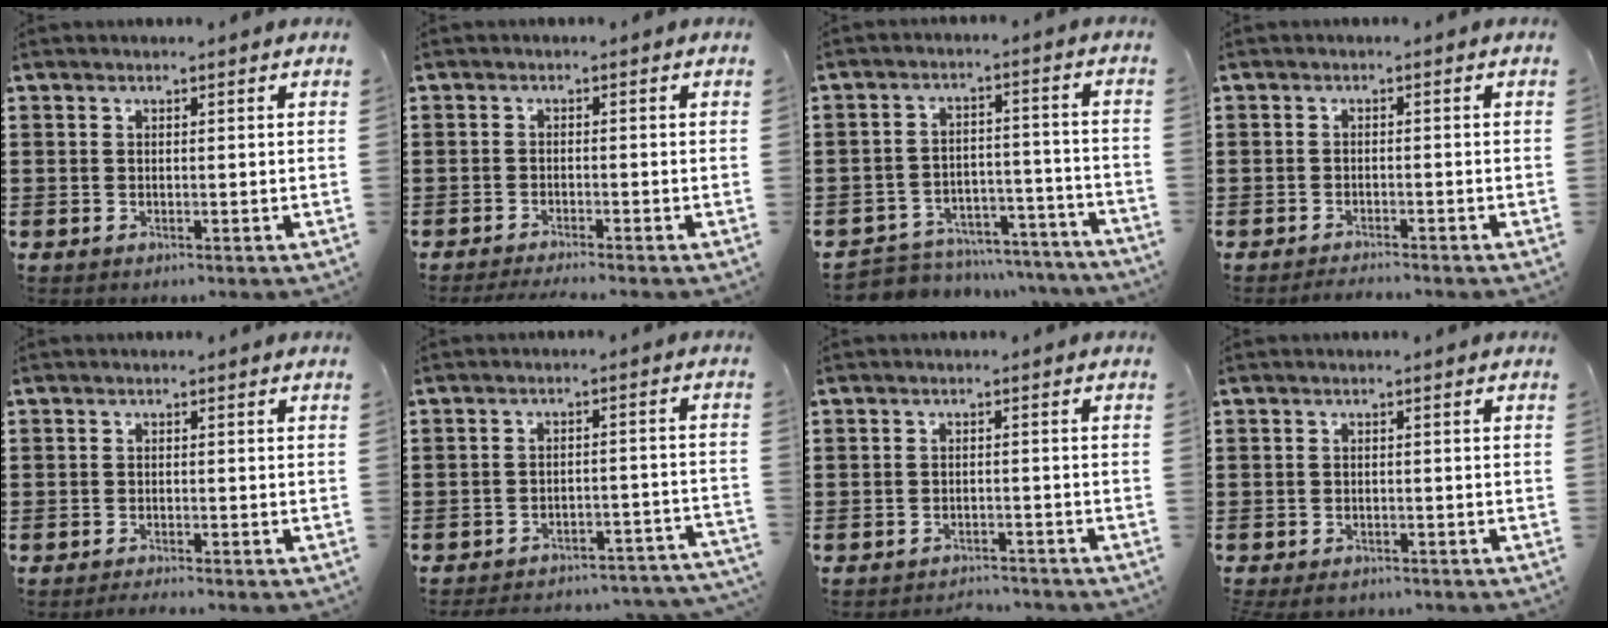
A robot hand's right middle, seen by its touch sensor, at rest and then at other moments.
{"total": 1.6, "force": [-1.5, -0.2, 0.6], "torque": [-0.011, -0.003, -0.026]}
{"total": 5.6, "force": [-5.5, 1.1, 0.3], "torque": [-0.005, 0.019, -0.110]}
{"total": 1.6, "force": [-1.6, -0.1, 0.0], "torque": [-0.004, 0.001, -0.033]}
{"total": 1.0, "force": [-1.0, -0.1, 0.1], "torque": [-0.006, -0.003, -0.018]}
{"total": 4.3, "force": [-4.1, 0.3, 1.2], "torque": [-0.023, -0.001, -0.084]}
{"total": 2.1, "force": [-2.1, 0.1, 0.0], "torque": [-0.009, -0.002, -0.045]}
{"total": 1.5, "force": [-1.4, 0.3, 0.3], "torque": [-0.010, 0.000, -0.028]}